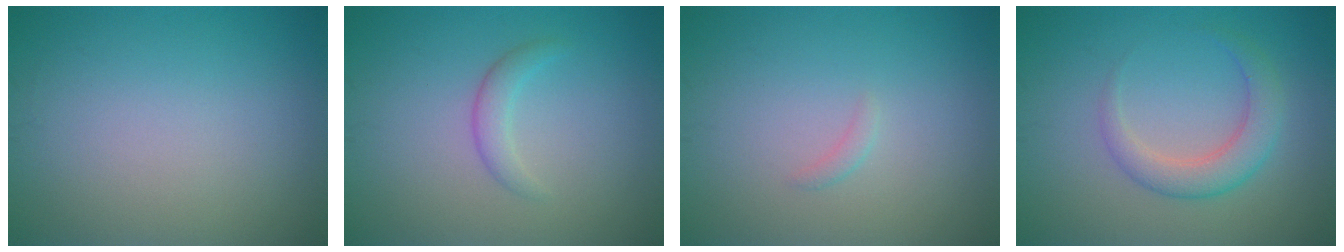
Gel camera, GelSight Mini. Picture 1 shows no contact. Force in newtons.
{"total": 1.7, "press": 1.7, "slide": 0.2}
{"total": 0.6, "press": 0.6, "slide": 0.1}
{"total": 3.2, "press": 3.2, "slide": 0.3}